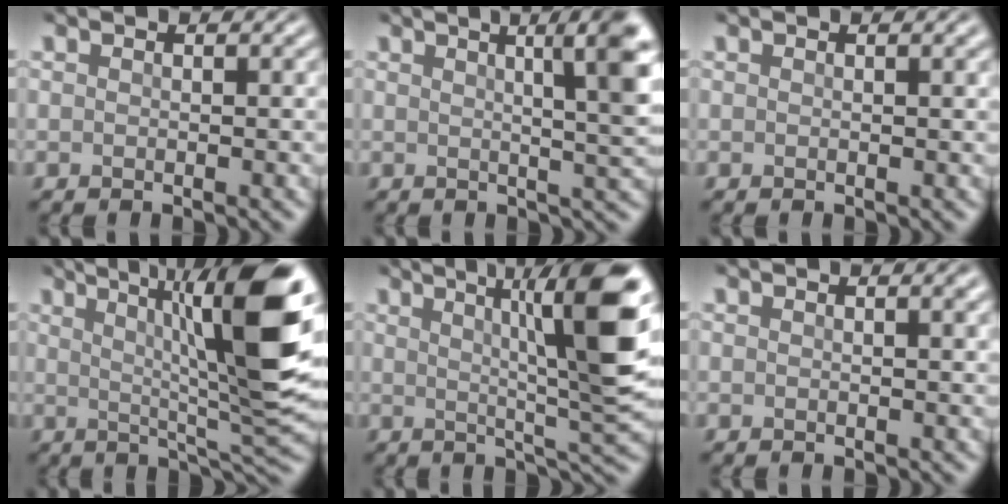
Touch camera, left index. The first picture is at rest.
{"total": 7.3, "force": [2.3, 1.8, 6.7], "torque": [-0.053, 0.018, 0.025]}
{"total": 0.8, "force": [0.4, 0.3, 0.7], "torque": [-0.005, 0.005, 0.005]}
{"total": 12.0, "force": [3.2, 2.0, 11.4], "torque": [-0.153, 0.010, 0.049]}
{"total": 10.8, "force": [2.9, 1.8, 10.2], "torque": [-0.127, 0.013, 0.042]}
{"total": 1.2, "force": [0.6, 0.4, 1.0], "torque": [-0.008, 0.003, 0.007]}